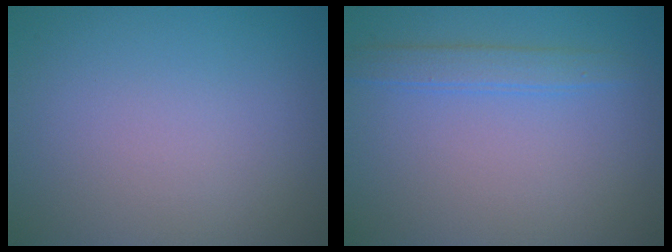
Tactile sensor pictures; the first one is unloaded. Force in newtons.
{"total": 1.9, "press": 1.9, "slide": 0.1}